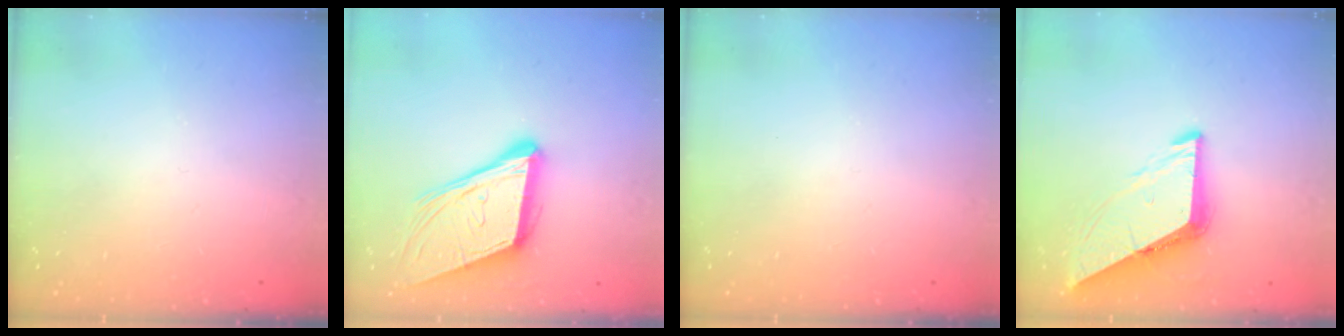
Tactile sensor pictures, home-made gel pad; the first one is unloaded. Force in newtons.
{"total": 14.7, "press": 14.2, "slide": 3.9}
{"total": 0.0}
{"total": 8.2, "press": 8.2, "slide": 0.6}